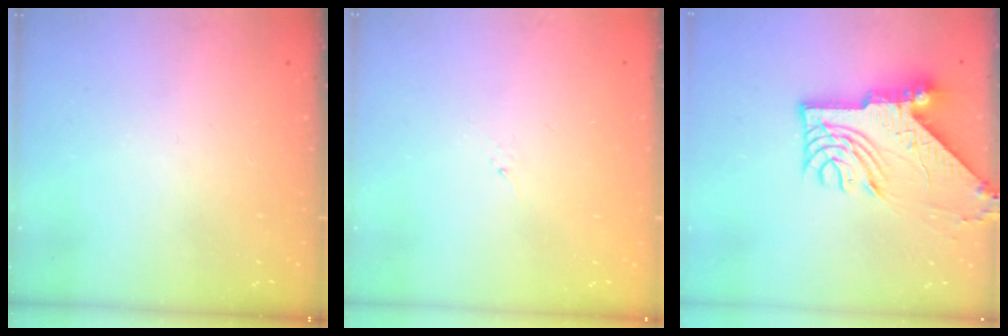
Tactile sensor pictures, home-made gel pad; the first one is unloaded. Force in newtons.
{"total": 1.2, "press": 1.1, "slide": 0.2}
{"total": 12.0, "press": 11.9, "slide": 1.4}